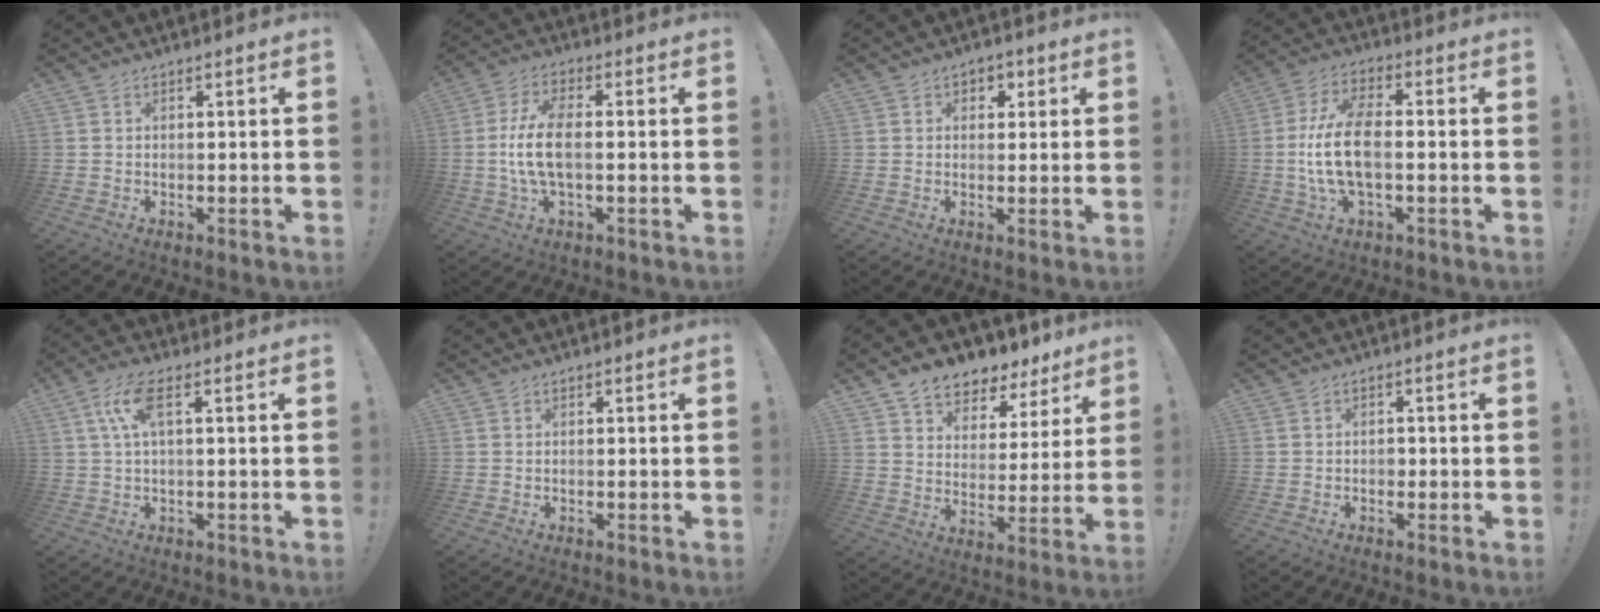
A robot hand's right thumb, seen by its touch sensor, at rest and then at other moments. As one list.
[{"total": 10.1, "force": [-0.6, 4.2, 9.2], "torque": [-0.187, 0.001, -0.008]}, {"total": 4.2, "force": [1.4, 3.8, 1.2], "torque": [-0.009, -0.004, 0.022]}, {"total": 13.4, "force": [-1.4, 6.1, 11.9], "torque": [-0.248, 0.002, -0.026]}, {"total": 8.4, "force": [2.2, 3.1, 7.5], "torque": [-0.152, 0.007, 0.045]}, {"total": 0.0}, {"total": 7.9, "force": [6.4, 4.3, 1.8], "torque": [-0.028, -0.061, 0.119]}, {"total": 1.1, "force": [-0.5, 0.9, 0.5], "torque": [-0.008, 0.004, -0.011]}]